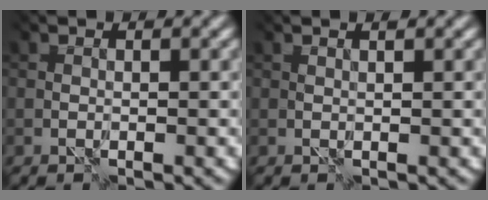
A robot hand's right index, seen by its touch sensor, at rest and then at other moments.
{"total": 0.6, "force": [0.6, -0.1, 0.1], "torque": [-0.010, 0.001, 0.010]}